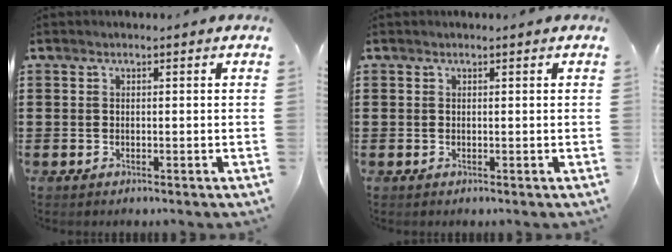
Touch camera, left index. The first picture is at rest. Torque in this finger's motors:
{"motor_torque": [-0.17, -0.01, -0.22, -0.05]}